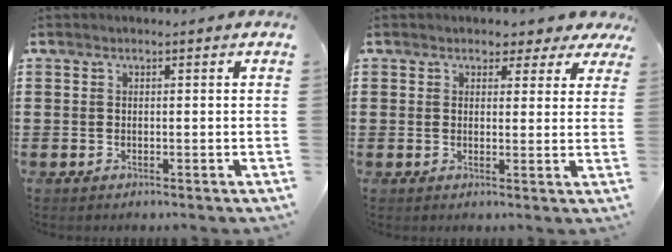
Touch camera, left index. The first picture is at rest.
{"total": 2.5, "force": [1.9, 1.4, 0.8], "torque": [-0.010, -0.003, 0.029]}